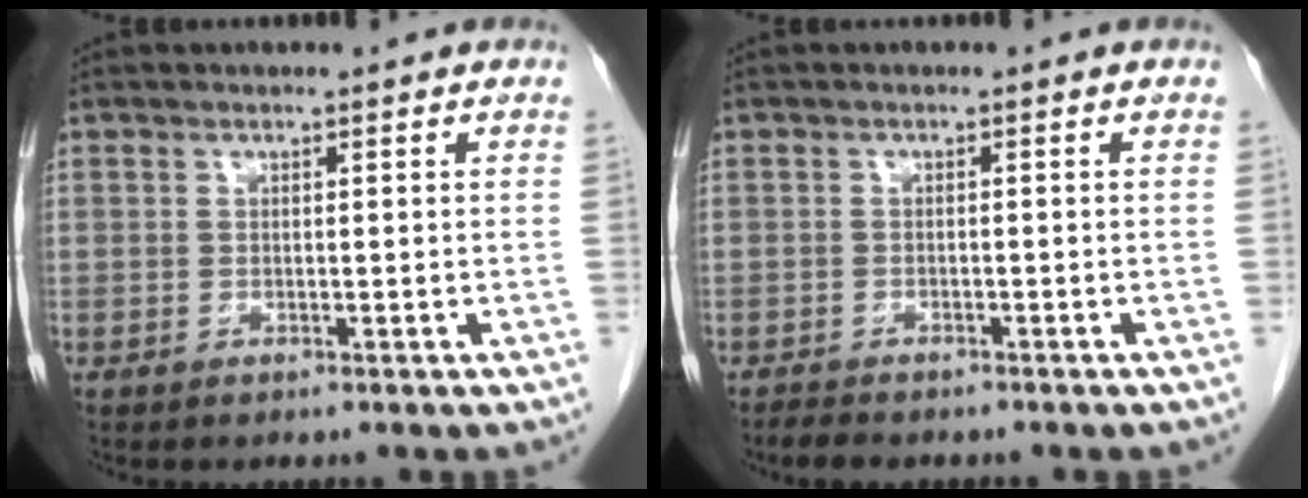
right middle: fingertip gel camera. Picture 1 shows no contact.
{"total": 2.8, "force": [-2.4, 0.8, 1.1], "torque": [-0.024, -0.007, -0.034]}